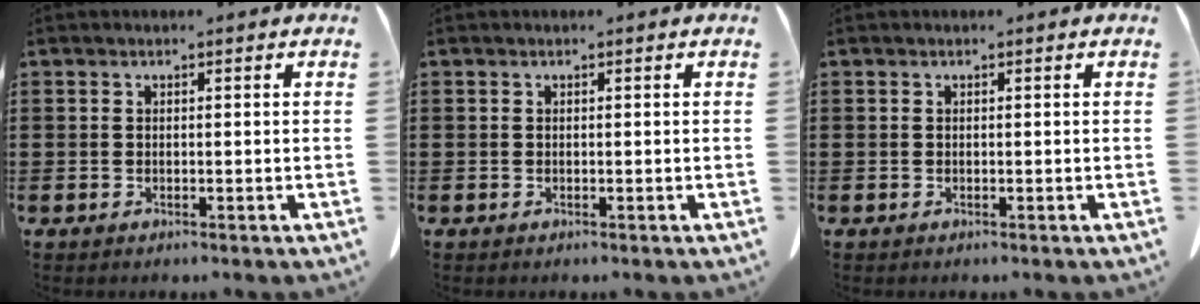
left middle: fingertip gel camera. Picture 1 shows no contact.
{"total": 0.0}
{"total": 0.0}